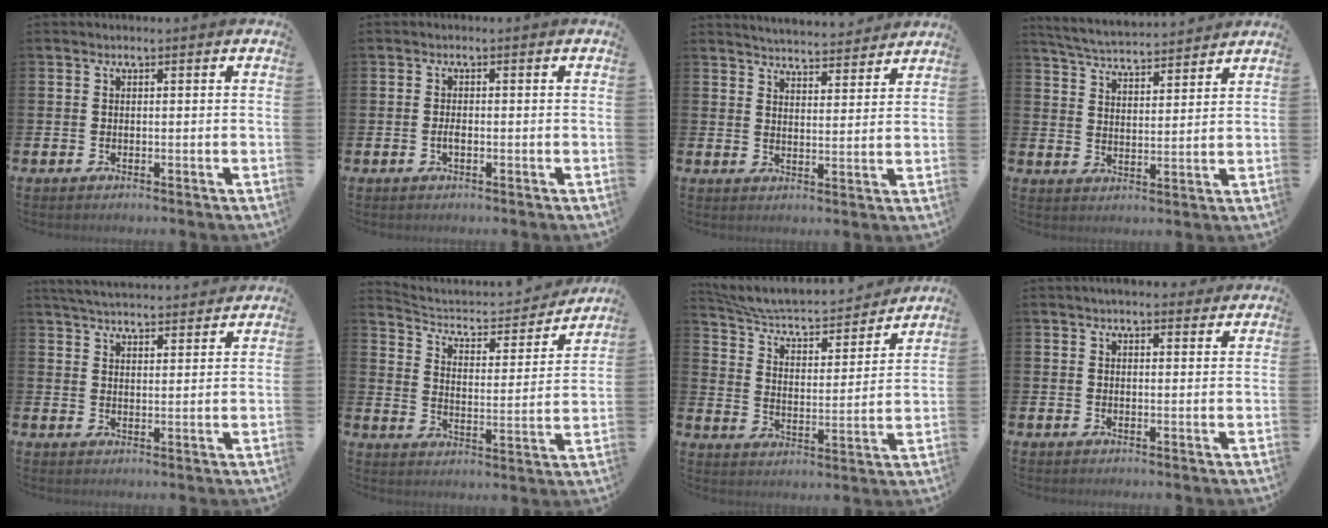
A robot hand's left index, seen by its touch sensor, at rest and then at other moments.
{"total": 1.3, "force": [-0.4, 0.6, 1.1], "torque": [-0.025, 0.001, -0.007]}
{"total": 5.1, "force": [5.1, 0.3, 0.0], "torque": [-0.012, -0.038, 0.091]}
{"total": 5.1, "force": [5.1, 0.3, 0.5], "torque": [-0.035, -0.031, 0.091]}
{"total": 4.7, "force": [4.7, 0.3, 0.5], "torque": [-0.023, -0.028, 0.084]}
{"total": 5.7, "force": [5.2, 2.0, 1.4], "torque": [-0.060, -0.041, 0.082]}
{"total": 6.1, "force": [5.7, 1.4, 1.8], "torque": [-0.067, -0.049, 0.092]}
{"total": 2.7, "force": [2.6, 0.5, 0.4], "torque": [-0.001, -0.013, 0.046]}